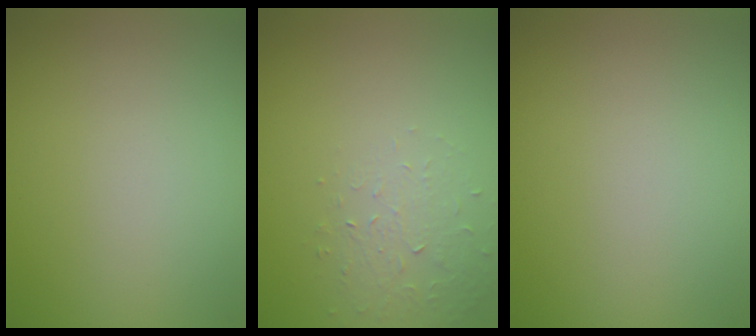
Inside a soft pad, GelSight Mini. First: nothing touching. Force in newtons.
{"total": 1.4, "press": 0.7, "slide": 1.2}
{"total": 0.0}